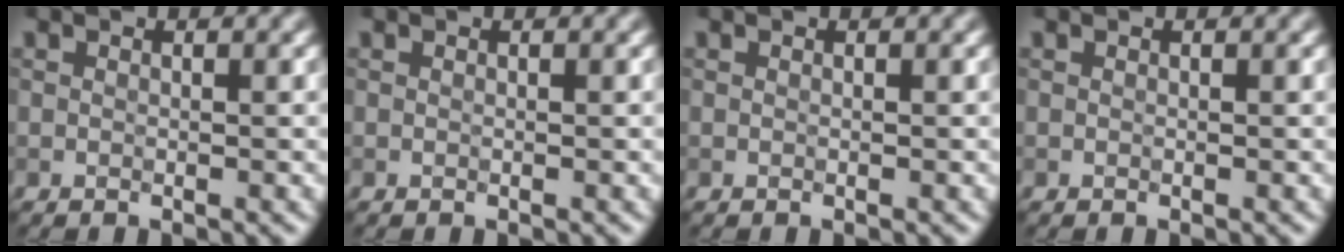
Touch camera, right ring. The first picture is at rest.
{"total": 0.0}
{"total": 0.0}
{"total": 0.0}